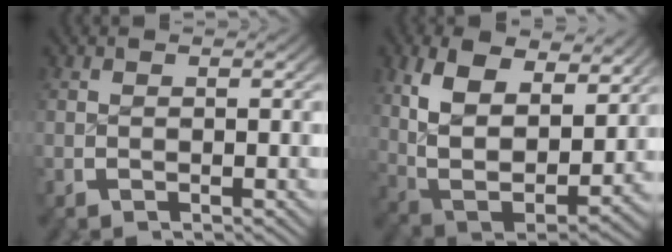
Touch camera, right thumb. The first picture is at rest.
{"total": 12.0, "force": [0.7, 8.4, 8.6], "torque": [-0.214, -0.064, 0.038]}